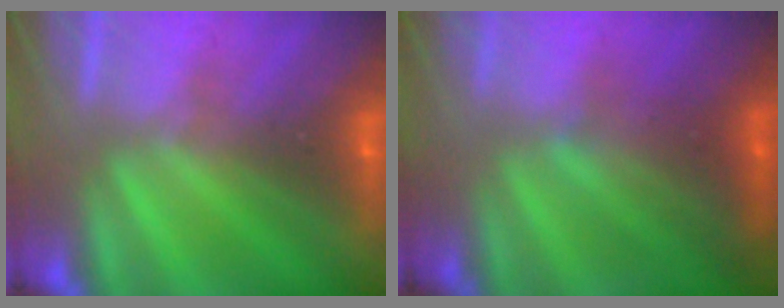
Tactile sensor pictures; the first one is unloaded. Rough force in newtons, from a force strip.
{"total": 2.5}